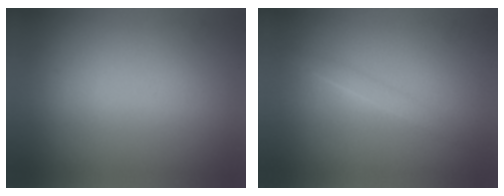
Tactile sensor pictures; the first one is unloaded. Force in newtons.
{"total": 1.1}